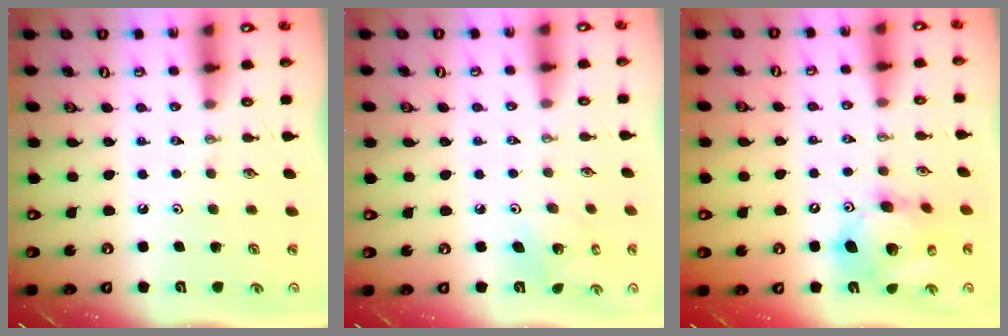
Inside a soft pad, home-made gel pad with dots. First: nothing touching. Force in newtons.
{"total": 4.8, "press": 4.8, "slide": 0.2}
{"total": 15.6, "press": 15.4, "slide": 2.8}